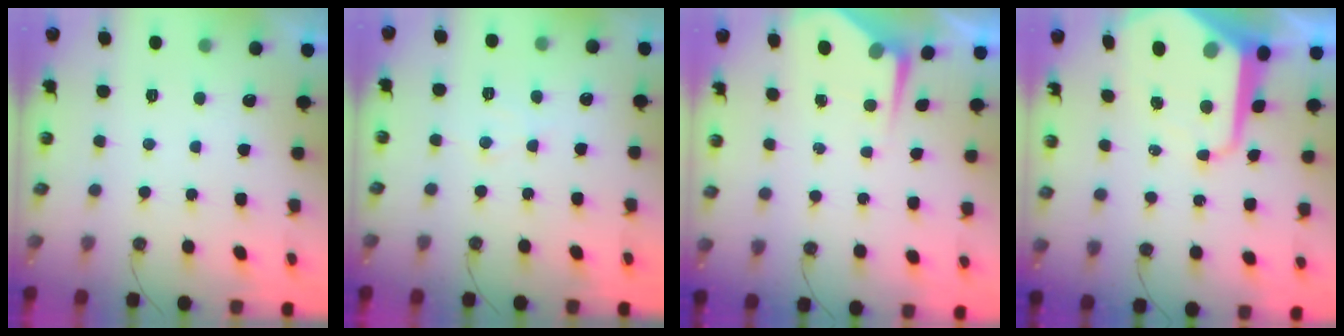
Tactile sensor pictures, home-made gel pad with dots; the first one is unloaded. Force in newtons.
{"total": 5.5, "press": 5.5, "slide": 0.4}
{"total": 4.7, "press": 4.7, "slide": 0.4}
{"total": 14.3, "press": 14.3, "slide": 1.1}